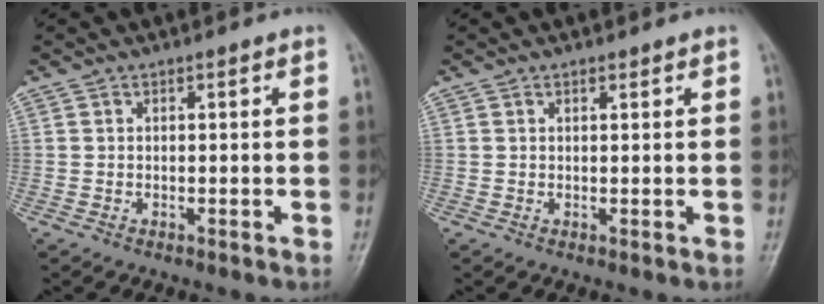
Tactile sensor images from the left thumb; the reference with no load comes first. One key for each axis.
{"total": 0.7, "fx": 0.5, "fy": 0.3, "fz": 0.3, "tx": -0.006, "ty": -0.004, "tz": 0.007}